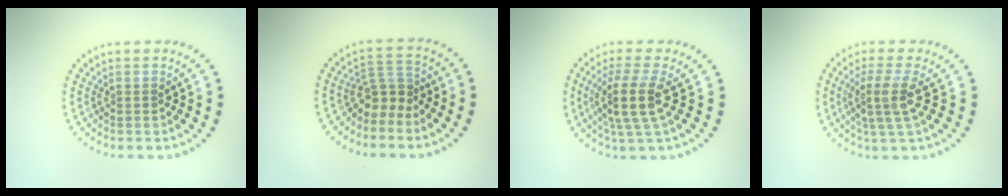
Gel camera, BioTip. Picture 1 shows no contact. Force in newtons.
{"total": 2.9, "press": 2.0, "slide": 2.1}
{"total": 4.1, "press": 3.4, "slide": 2.4}
{"total": 3.7, "press": 2.8, "slide": 2.4}